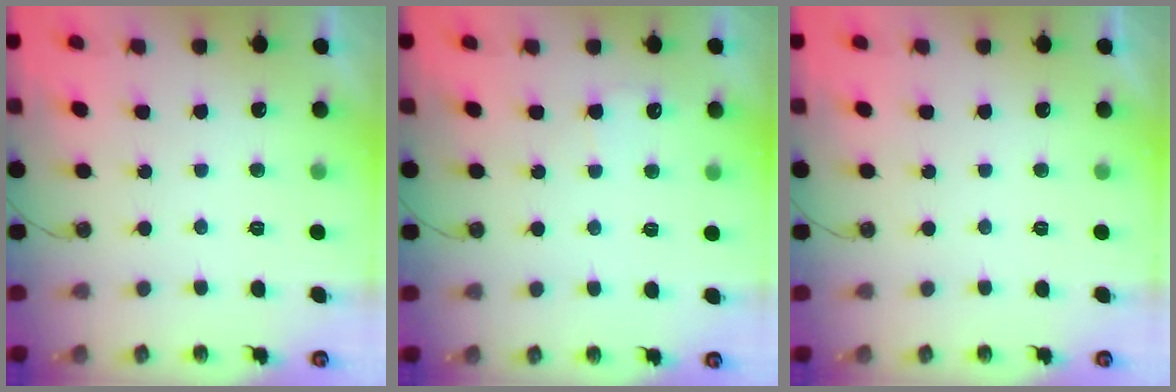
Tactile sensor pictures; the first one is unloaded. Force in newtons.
{"total": 3.8, "press": 3.7, "slide": 0.4}
{"total": 0.0}